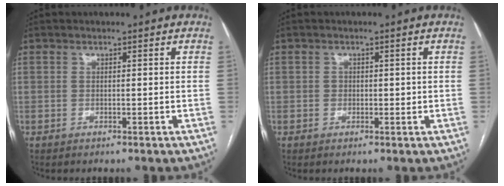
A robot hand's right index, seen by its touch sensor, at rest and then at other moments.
{"total": 1.2, "force": [0.1, 1.1, 0.5], "torque": [-0.006, 0.002, 0.003]}